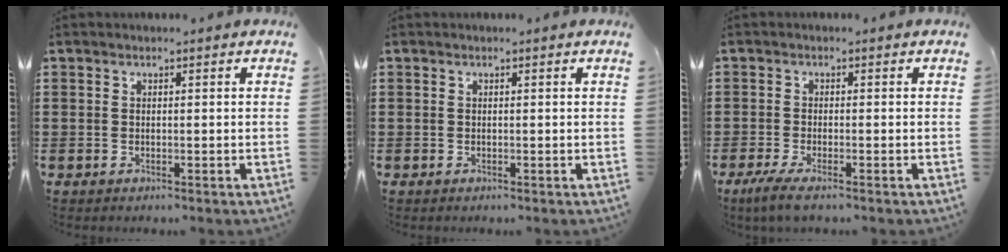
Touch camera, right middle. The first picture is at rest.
{"total": 0.0}
{"total": 2.6, "force": [-1.7, 0.1, 1.9], "torque": [-0.046, -0.009, -0.035]}